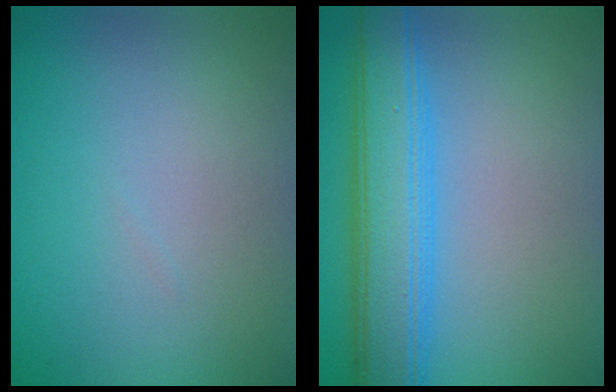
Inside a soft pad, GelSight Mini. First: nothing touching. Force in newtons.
{"total": 6.5, "press": 6.5, "slide": 0.1}